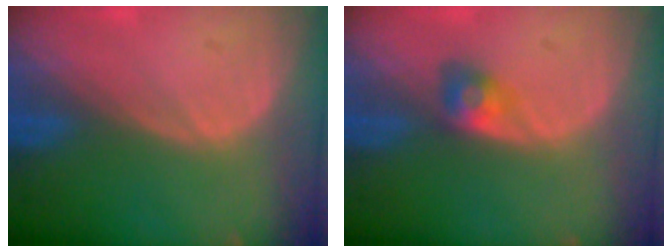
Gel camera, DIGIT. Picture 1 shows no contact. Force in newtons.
{"total": 3.0, "press": 2.5, "slide": 1.5}